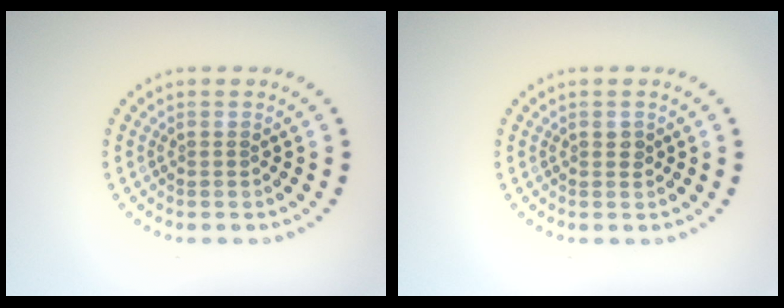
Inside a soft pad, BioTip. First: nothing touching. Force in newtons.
{"total": 0.8, "press": 0.8, "slide": 0.2}